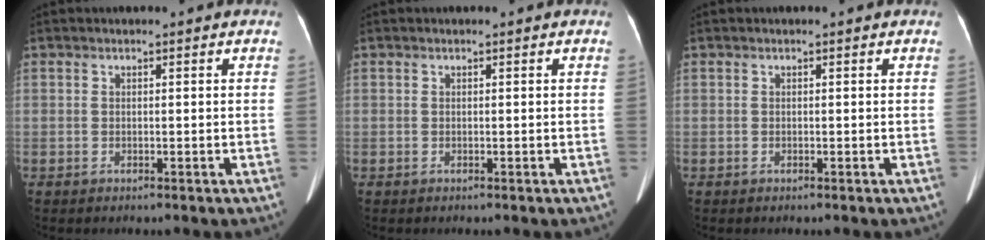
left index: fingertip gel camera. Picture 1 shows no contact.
{"total": 0.0}
{"total": 0.0}